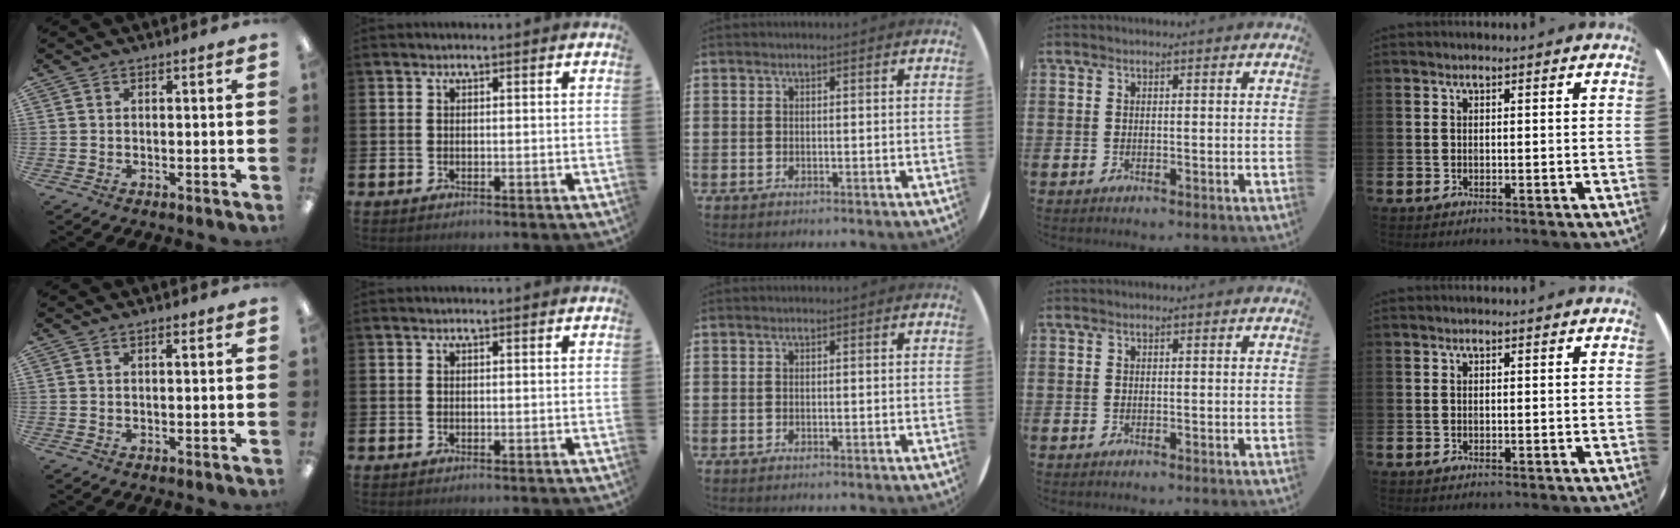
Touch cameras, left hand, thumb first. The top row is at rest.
{"thumb": {"total": 0.7, "force": [0.6, 0.1, 0.4], "torque": [-0.009, -0.001, 0.011]}}